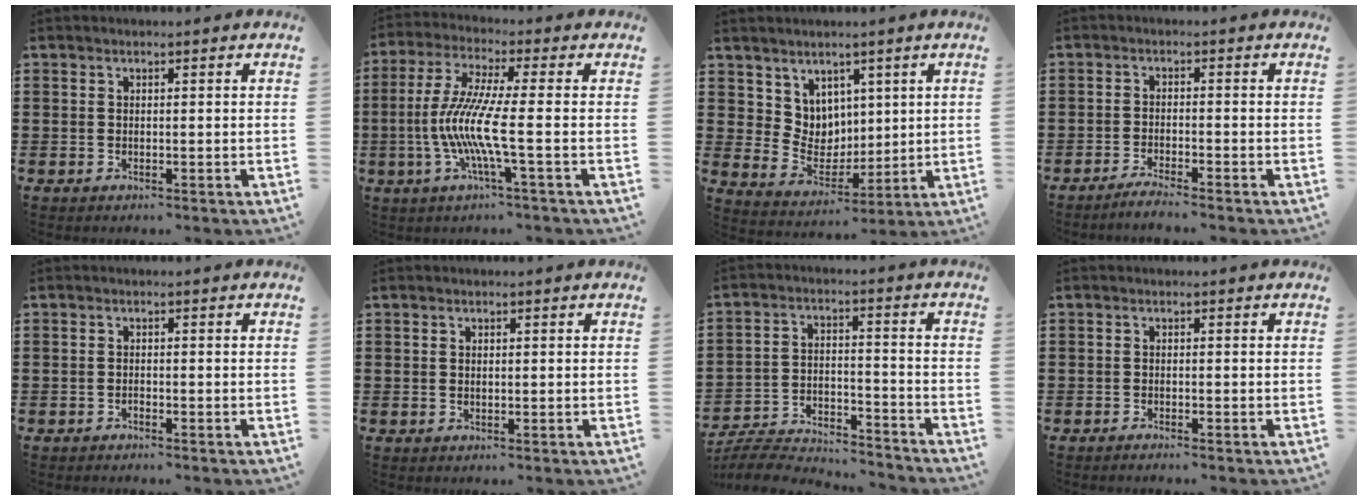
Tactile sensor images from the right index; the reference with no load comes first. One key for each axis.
{"total": 9.2, "fx": -2.3, "fy": 0.3, "fz": 8.9, "tx": -0.204, "ty": -0.021, "tz": -0.057}
{"total": 6.5, "fx": 4.2, "fy": 4.9, "fz": -0.1, "tx": -0.037, "ty": -0.017, "tz": 0.084}
{"total": 2.2, "fx": -2.1, "fy": -0.2, "fz": 0.7, "tx": -0.013, "ty": 0.000, "tz": -0.040}
{"total": 0.6, "fx": -0.6, "fy": 0.1, "fz": 0.1, "tx": -0.003, "ty": 0.000, "tz": -0.012}
{"total": 0.6, "fx": 0.2, "fy": 0.4, "fz": 0.4, "tx": -0.010, "ty": 0.002, "tz": 0.004}
{"total": 5.7, "fx": -5.5, "fy": 0.8, "fz": 1.2, "tx": -0.039, "ty": -0.002, "tz": -0.115}
{"total": 0.8, "fx": -0.7, "fy": 0.0, "fz": 0.2, "tx": -0.006, "ty": -0.002, "tz": -0.015}